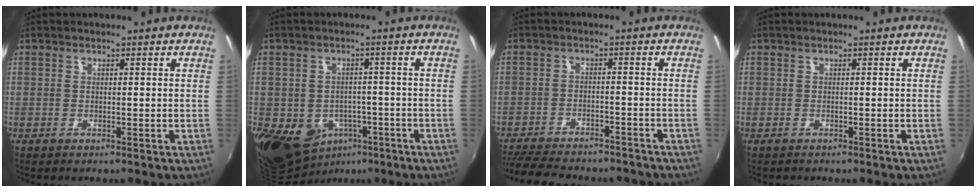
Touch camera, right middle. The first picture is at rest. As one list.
[{"total": 14.5, "force": [-5.8, 11.4, 6.9], "torque": [-0.175, -0.009, -0.066]}, {"total": 16.3, "force": [-14.0, 4.8, 6.7], "torque": [-0.148, -0.022, -0.200]}, {"total": 0.6, "force": [-0.5, 0.3, 0.0], "torque": [-0.003, -0.003, -0.010]}]